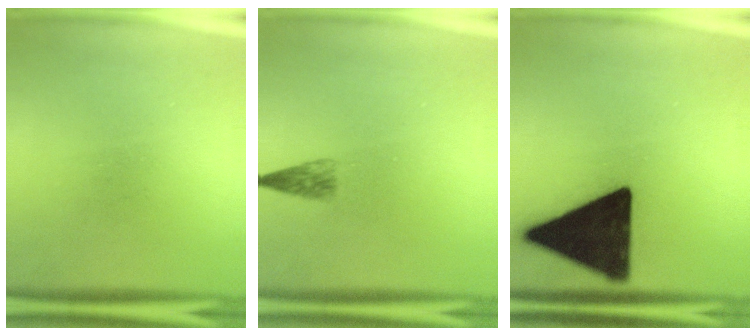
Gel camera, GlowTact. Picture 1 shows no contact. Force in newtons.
{"total": 2.0}
{"total": 19.9}